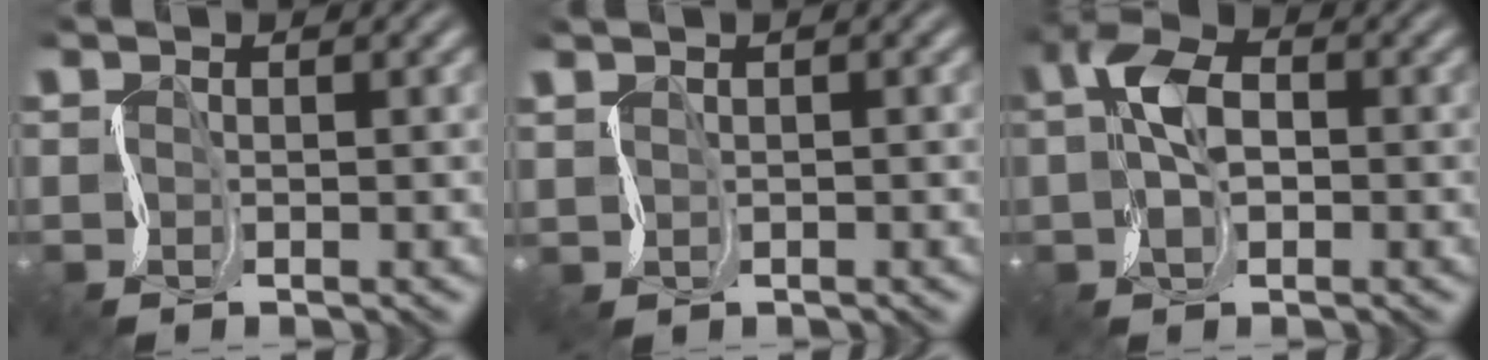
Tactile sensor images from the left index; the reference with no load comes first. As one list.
[{"total": 1.2, "force": [0.9, 0.4, 0.6], "torque": [-0.019, 0.012, 0.015]}, {"total": 4.9, "force": [0.2, 2.8, 4.0], "torque": [-0.082, 0.011, -0.007]}]